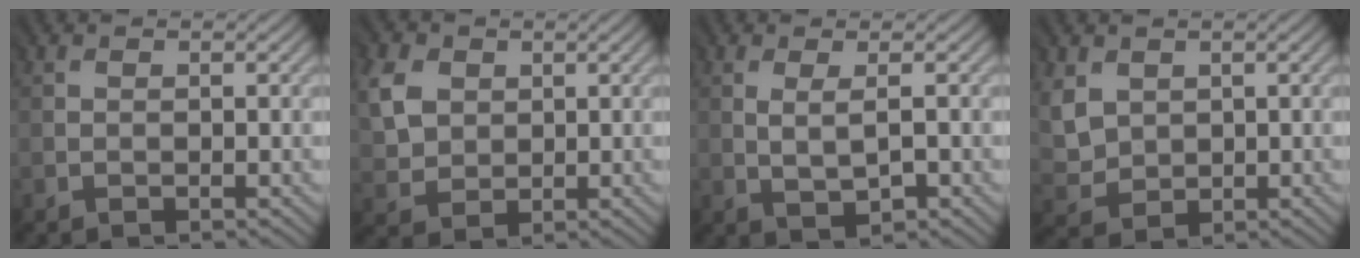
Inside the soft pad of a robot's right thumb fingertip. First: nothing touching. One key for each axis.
{"total": 5.0, "fx": 1.7, "fy": 4.2, "fz": 2.0, "tx": -0.075, "ty": 0.005, "tz": 0.033}
{"total": 2.0, "fx": 0.3, "fy": 0.6, "fz": 1.9, "tx": -0.042, "ty": -0.003, "tz": 0.011}
{"total": 4.6, "fx": 1.8, "fy": 3.8, "fz": 1.8, "tx": -0.069, "ty": -0.003, "tz": 0.041}